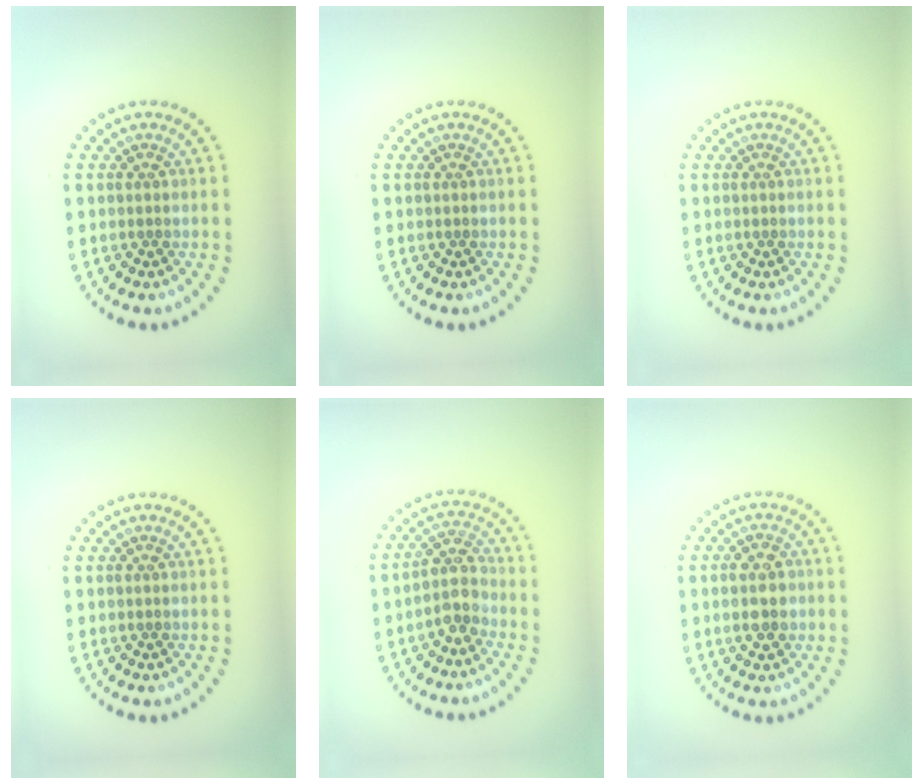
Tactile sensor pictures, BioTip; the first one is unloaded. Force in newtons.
{"total": 0.0}
{"total": 0.0}
{"total": 0.0}
{"total": 2.9, "press": 2.4, "slide": 1.7}
{"total": 2.6, "press": 2.6, "slide": 0.4}